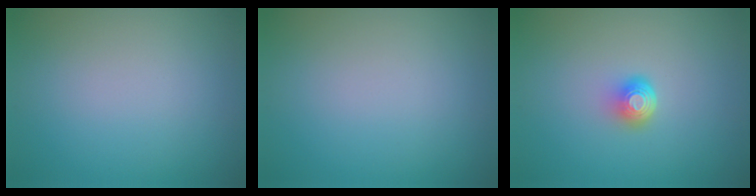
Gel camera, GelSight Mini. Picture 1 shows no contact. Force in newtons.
{"total": 0.0}
{"total": 2.1, "press": 1.4, "slide": 1.6}